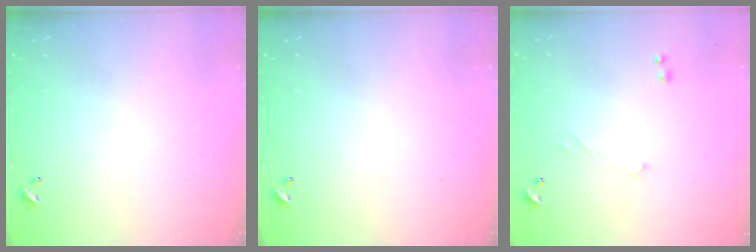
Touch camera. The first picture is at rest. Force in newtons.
{"total": 0.0}
{"total": 0.7, "press": 0.3, "slide": 0.6}